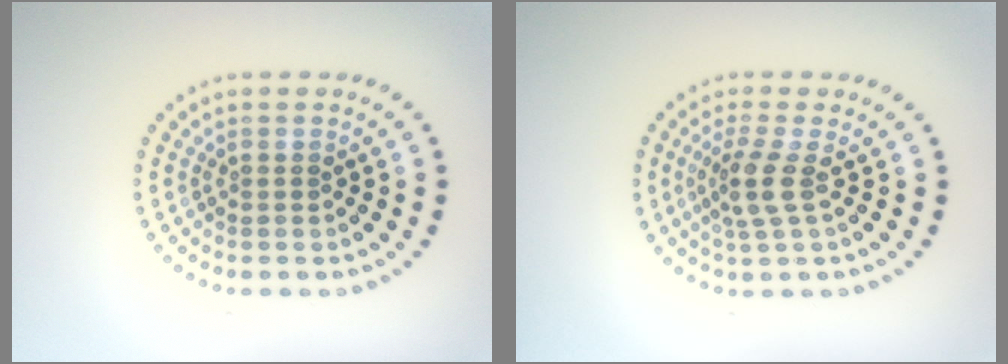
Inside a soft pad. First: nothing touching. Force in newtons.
{"total": 2.7, "press": 2.0, "slide": 1.8}